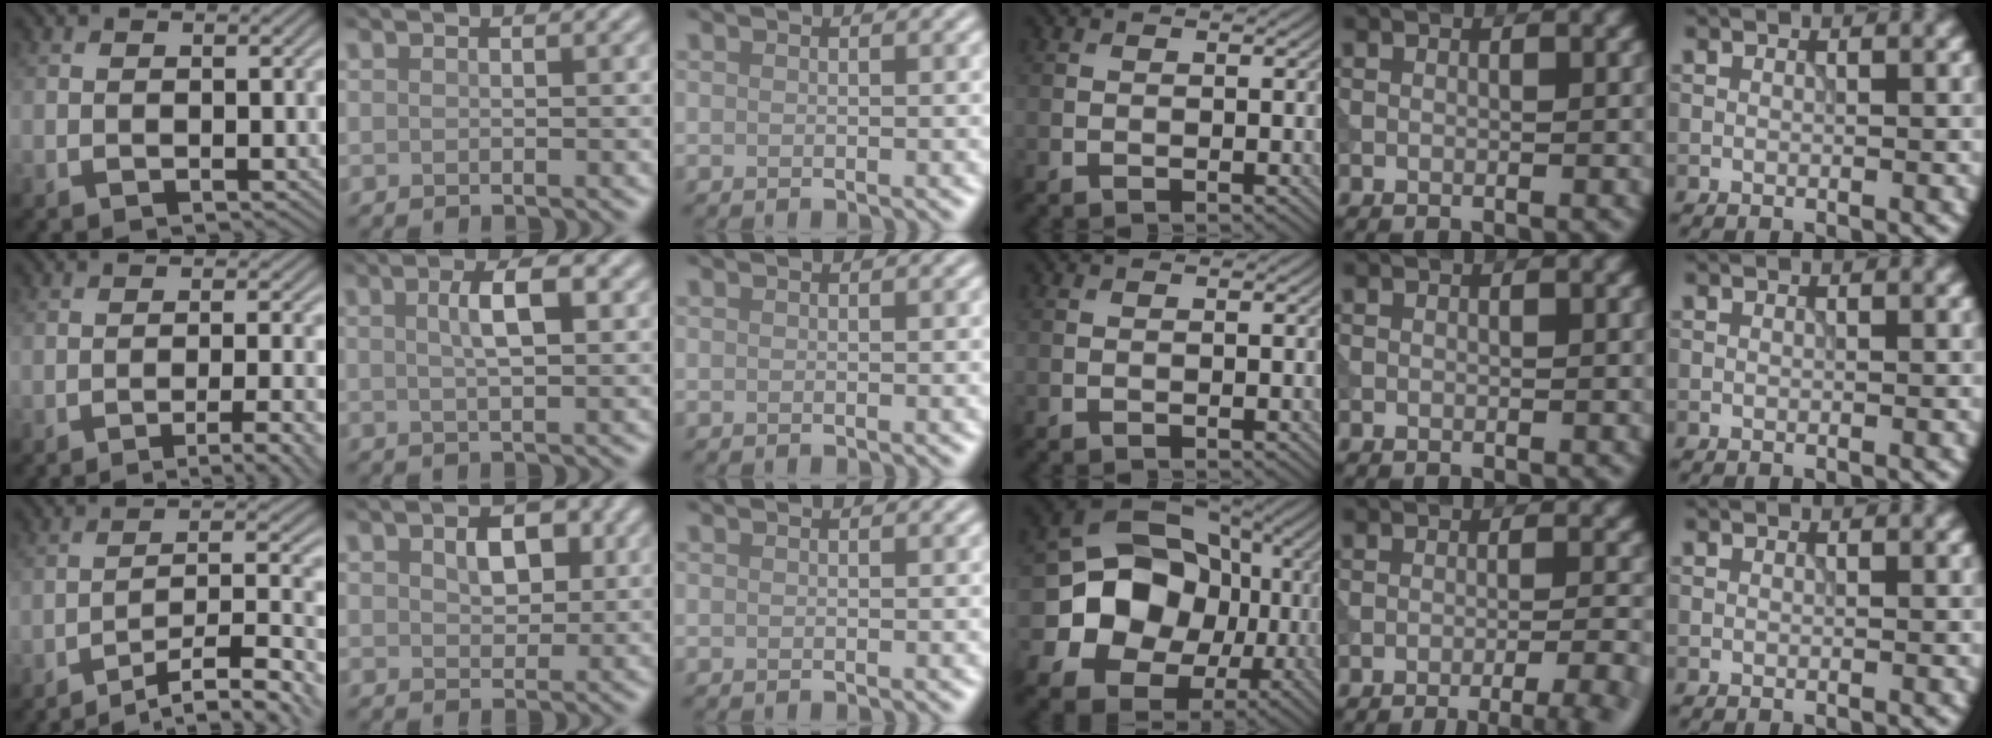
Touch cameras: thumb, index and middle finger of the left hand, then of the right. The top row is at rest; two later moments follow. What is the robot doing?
{"motion": "extract", "object": "tissue"}